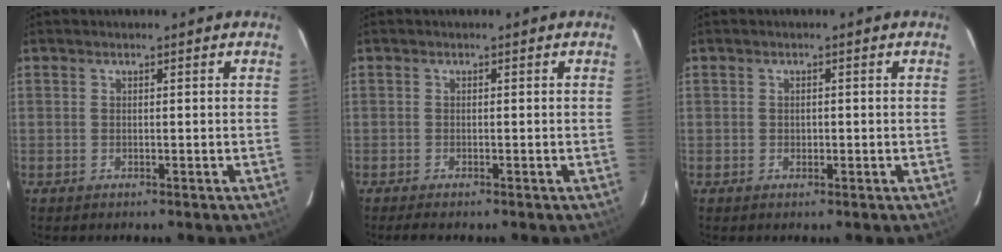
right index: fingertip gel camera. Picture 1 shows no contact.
{"total": 2.0, "force": [-1.7, 0.3, 1.0], "torque": [-0.020, -0.010, -0.030]}
{"total": 0.9, "force": [-0.3, 0.8, 0.4], "torque": [-0.005, 0.000, -0.005]}